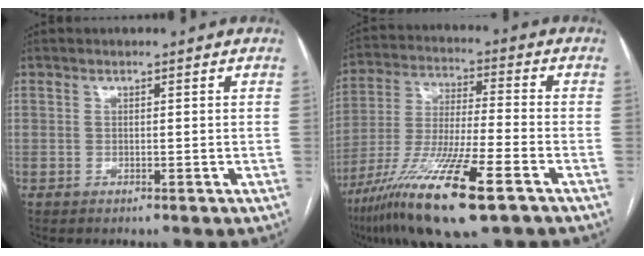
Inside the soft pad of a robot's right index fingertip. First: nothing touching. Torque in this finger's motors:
{"motor_torque": [1.57, -0.57, 1.05, 0.21]}